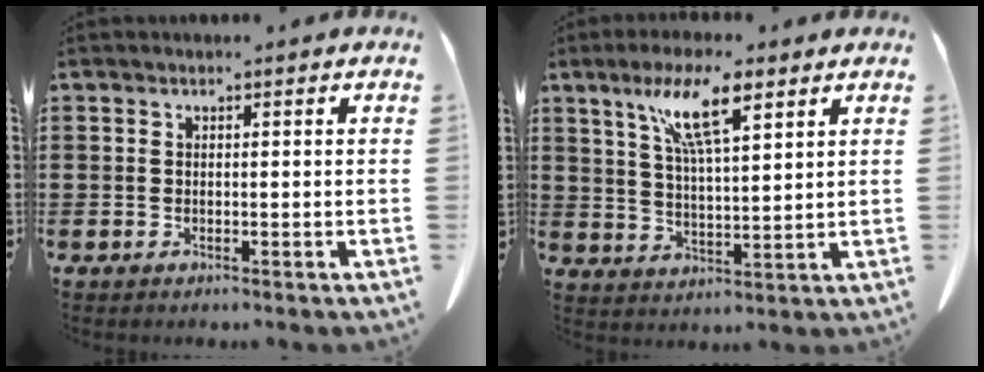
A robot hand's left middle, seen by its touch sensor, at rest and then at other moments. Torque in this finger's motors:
{"motor_torque": [1.44, -0.03, 0.55, 0.21]}